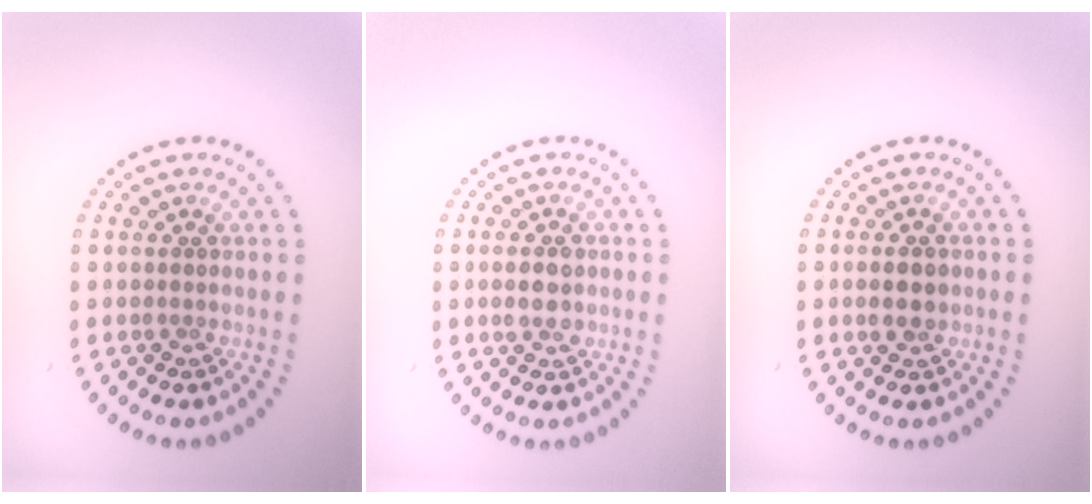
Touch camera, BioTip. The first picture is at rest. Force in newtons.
{"total": 2.6, "press": 2.6, "slide": 0.2}
{"total": 1.8, "press": 1.8, "slide": 0.1}